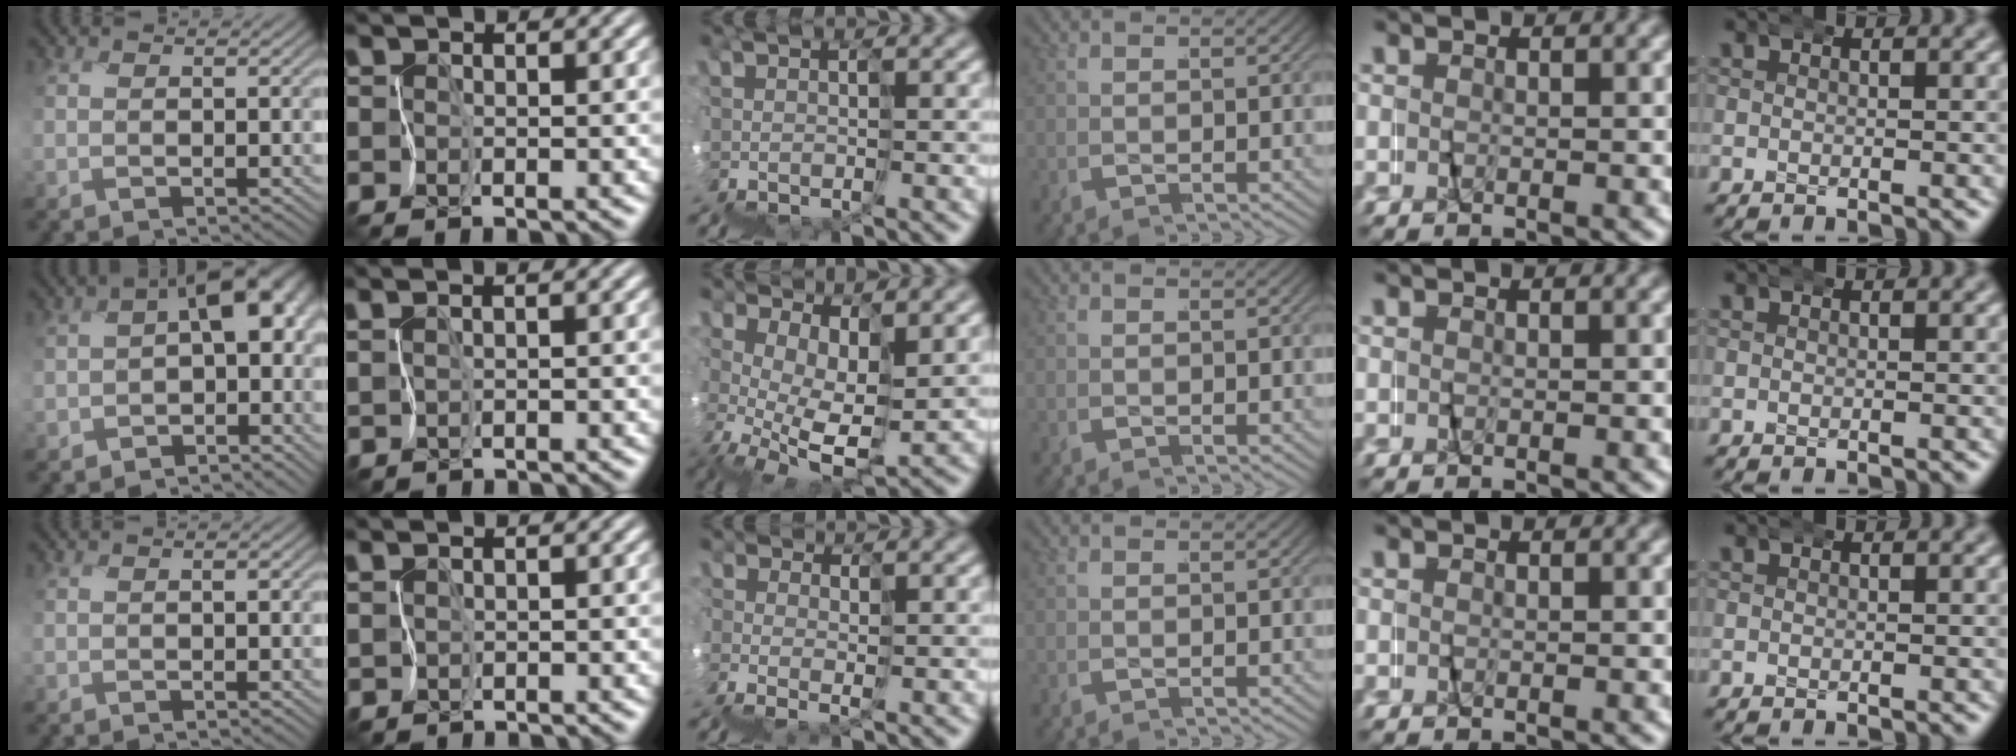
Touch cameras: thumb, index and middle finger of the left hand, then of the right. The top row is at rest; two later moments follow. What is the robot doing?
{"motion": "wrap", "object": "napkin"}